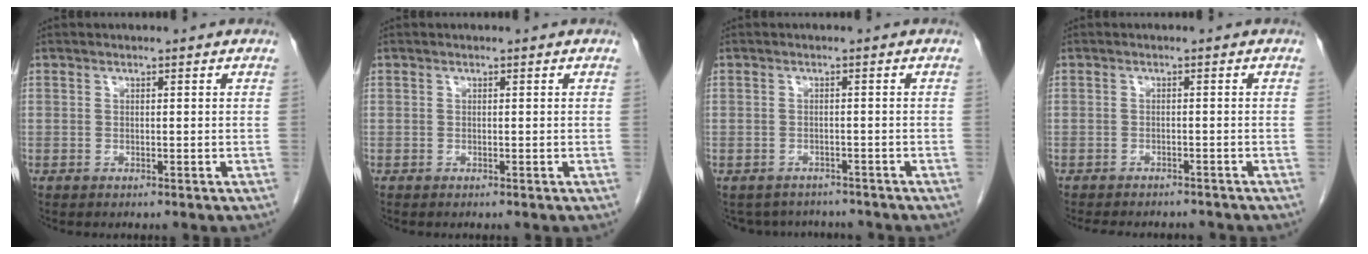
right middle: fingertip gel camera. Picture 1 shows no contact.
{"total": 0.0}
{"total": 6.5, "force": [-6.1, 2.3, 0.6], "torque": [-0.004, 0.008, -0.076]}
{"total": 8.9, "force": [-8.0, 2.6, 2.8], "torque": [-0.045, 0.000, -0.100]}